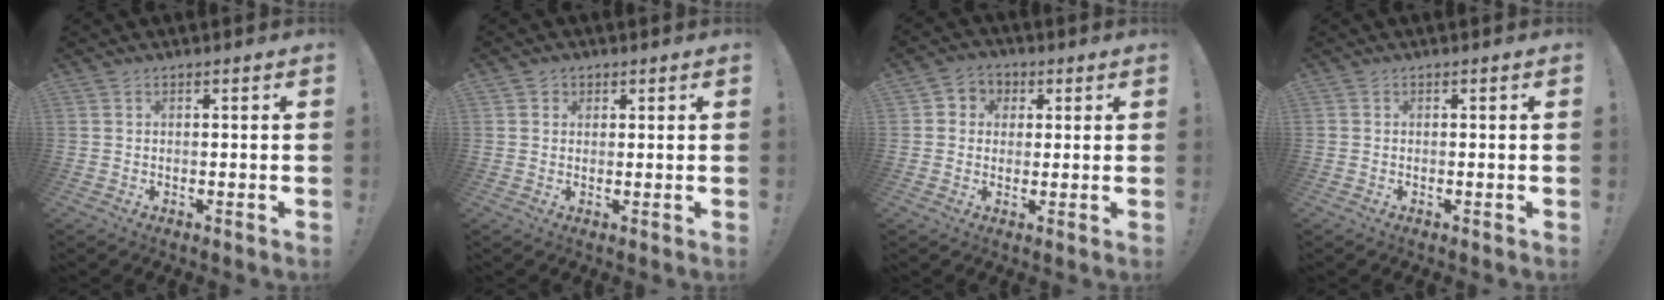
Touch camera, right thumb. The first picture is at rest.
{"total": 1.9, "force": [0.9, 1.7, 0.4], "torque": [0.005, -0.004, 0.013]}
{"total": 4.9, "force": [0.0, 4.7, 1.3], "torque": [-0.012, 0.008, 0.001]}
{"total": 0.0}